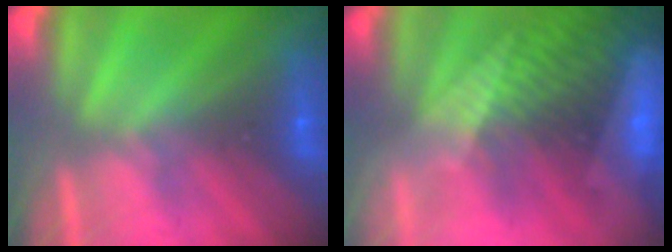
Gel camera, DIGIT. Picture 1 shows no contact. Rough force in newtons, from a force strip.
{"total": 10.8}